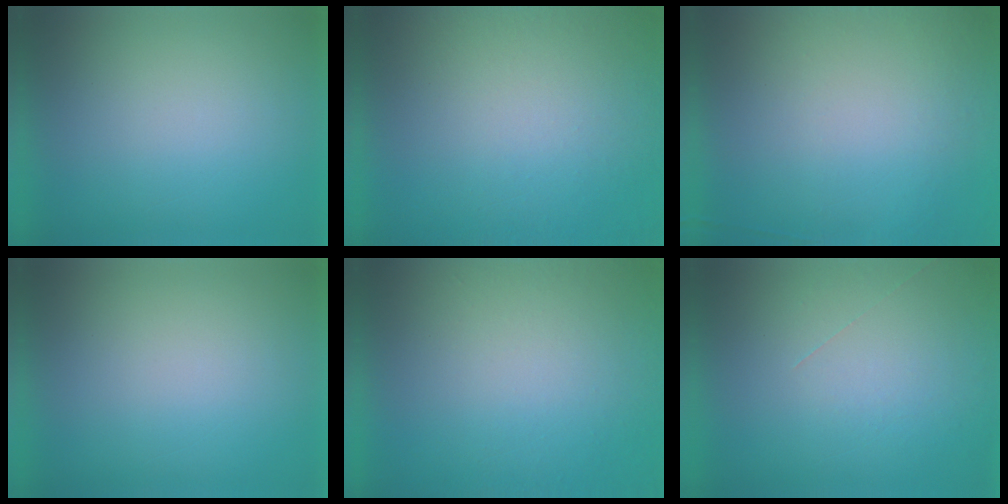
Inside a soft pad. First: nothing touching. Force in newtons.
{"total": 5.8}
{"total": 6.2}
{"total": 0.0}
{"total": 5.5}
{"total": 1.2}